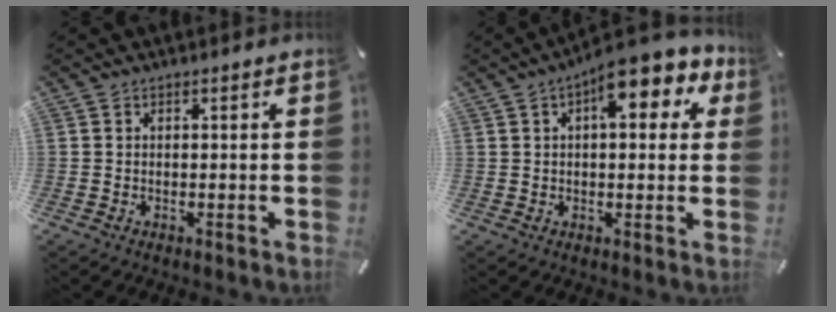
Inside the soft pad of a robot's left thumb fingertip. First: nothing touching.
{"total": 10.3, "force": [5.1, 5.0, 7.4], "torque": [-0.090, -0.019, 0.079]}